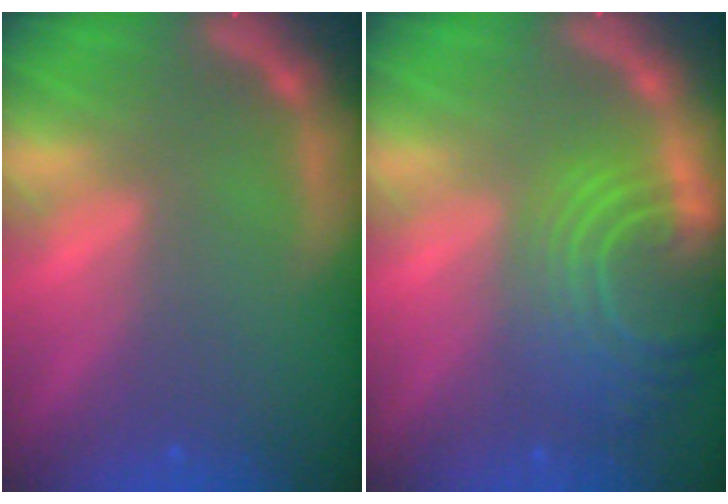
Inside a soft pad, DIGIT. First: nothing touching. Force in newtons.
{"total": 9.5}